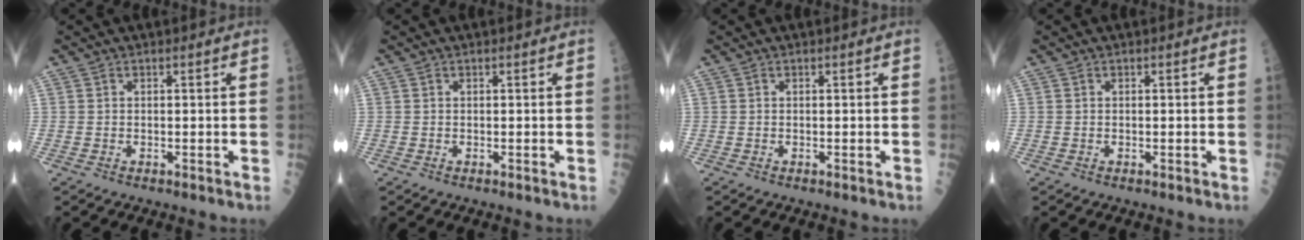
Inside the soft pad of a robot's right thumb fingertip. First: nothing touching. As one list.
[{"total": 0.0}, {"total": 0.0}, {"total": 0.0}]